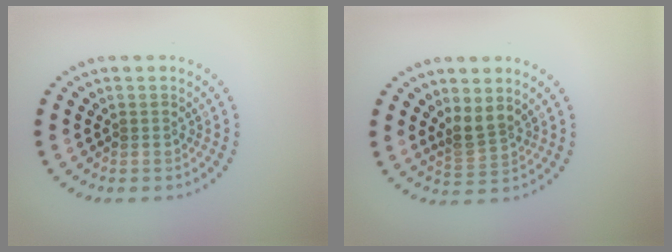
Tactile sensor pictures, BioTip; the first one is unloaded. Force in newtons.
{"total": 2.4, "press": 1.9, "slide": 1.5}